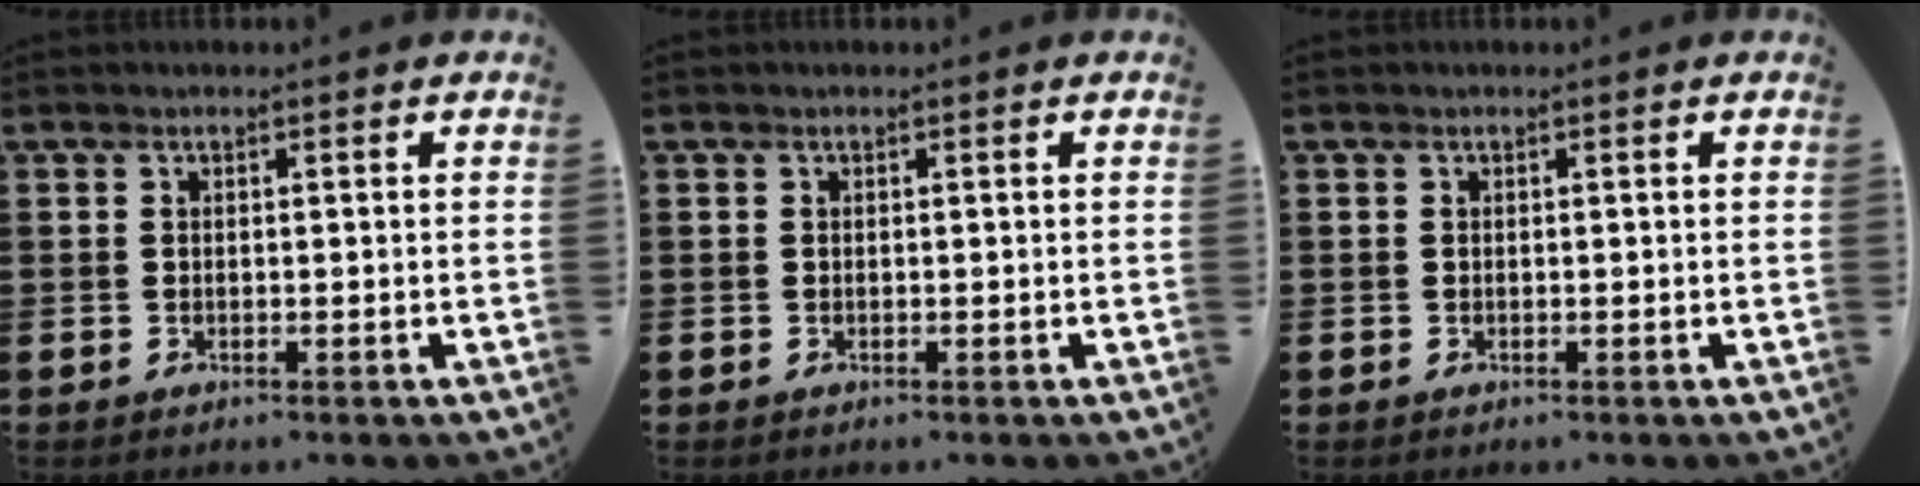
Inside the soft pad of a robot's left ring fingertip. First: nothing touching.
{"total": 0.0}
{"total": 0.0}